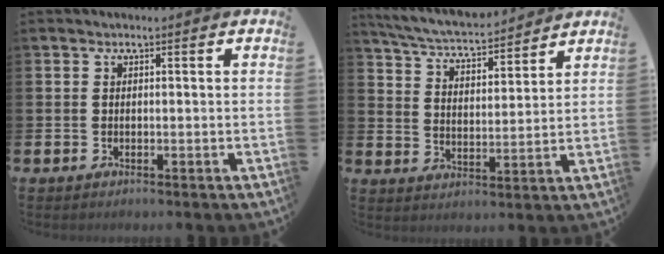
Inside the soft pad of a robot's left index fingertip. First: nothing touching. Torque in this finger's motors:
{"motor_torque": [-0.07, -0.23, 0.49, 0.19]}